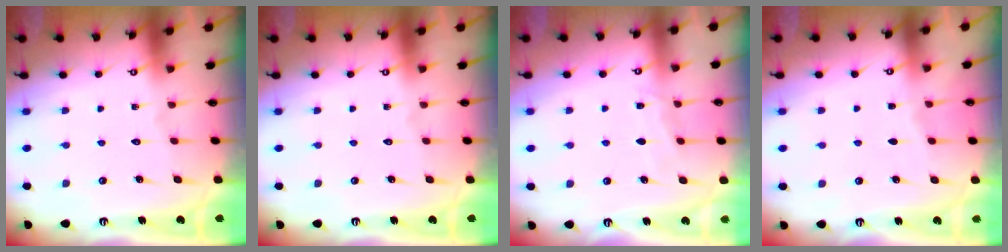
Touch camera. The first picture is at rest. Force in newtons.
{"total": 0.0}
{"total": 5.3, "press": 5.3, "slide": 0.6}
{"total": 1.7, "press": 1.6, "slide": 0.3}